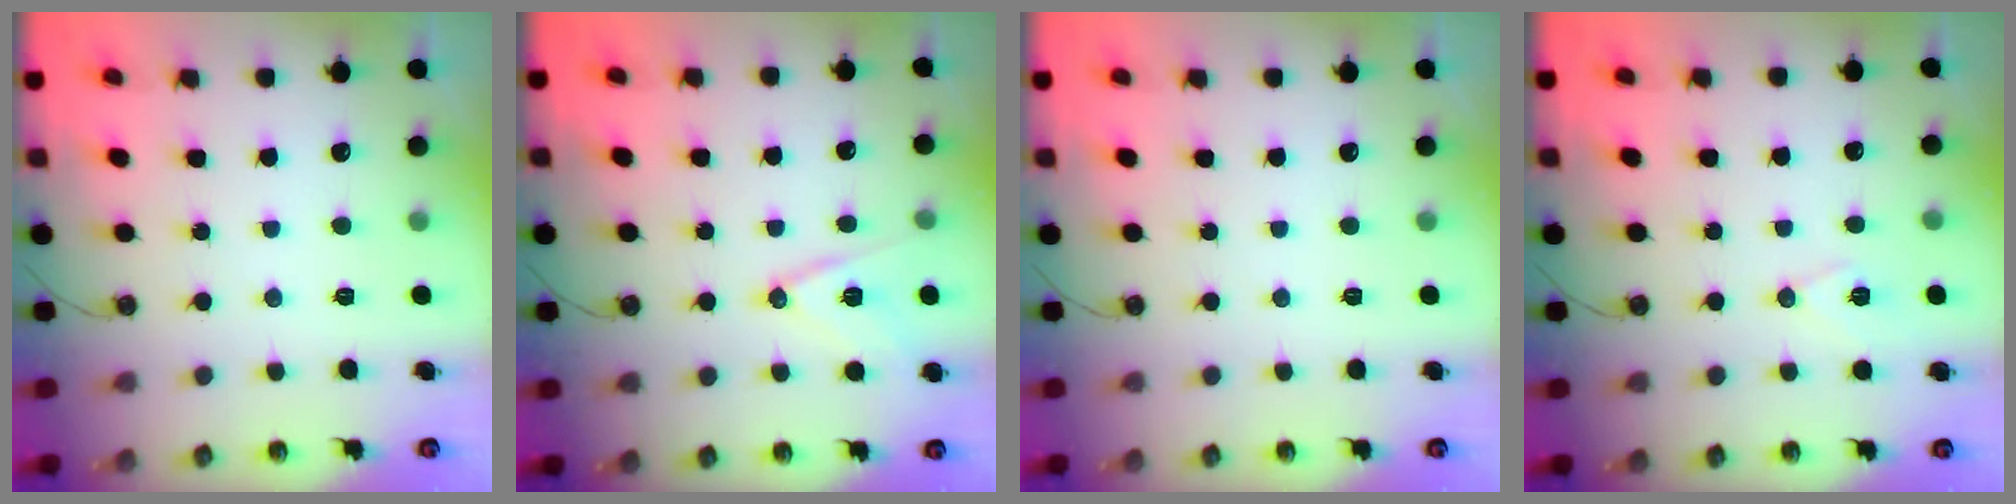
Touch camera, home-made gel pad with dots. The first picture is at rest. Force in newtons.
{"total": 12.4, "press": 12.0, "slide": 3.3}
{"total": 0.0}
{"total": 7.2, "press": 6.2, "slide": 3.7}